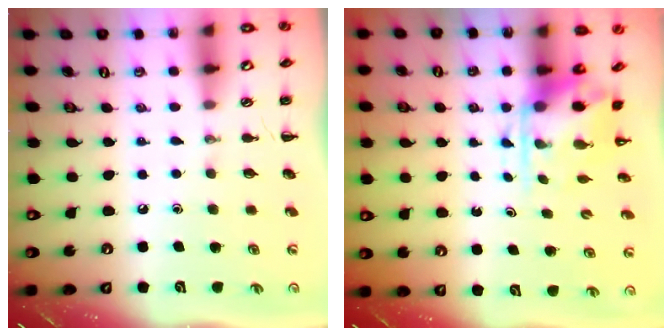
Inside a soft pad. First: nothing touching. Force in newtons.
{"total": 3.8, "press": 3.7, "slide": 0.9}